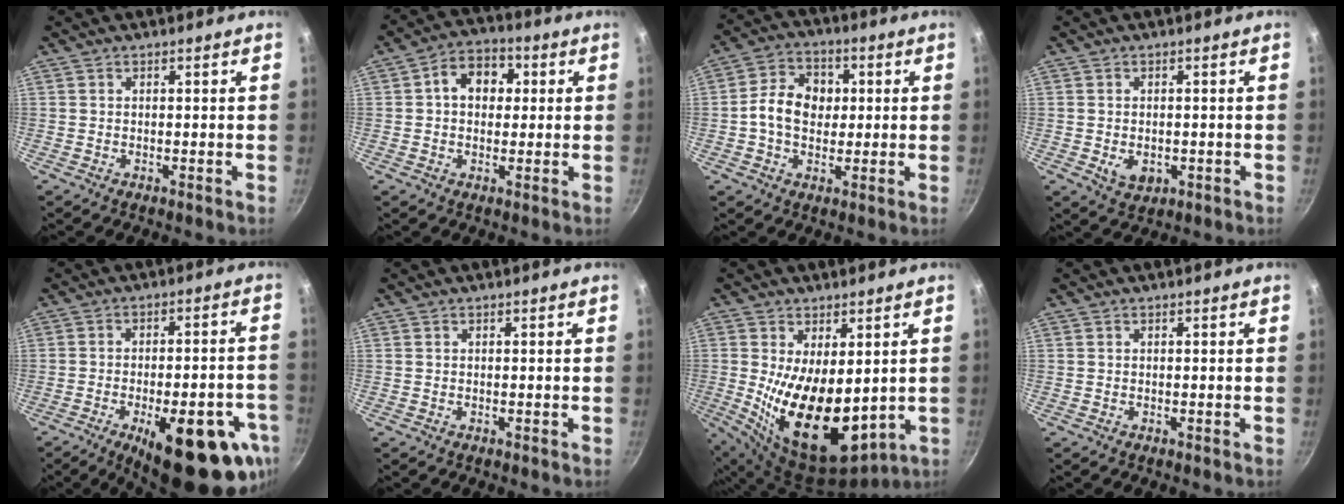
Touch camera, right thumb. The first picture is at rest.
{"total": 8.6, "force": [1.5, 6.5, 5.4], "torque": [-0.047, 0.016, 0.010]}
{"total": 9.5, "force": [0.4, 7.4, 6.0], "torque": [-0.081, 0.014, -0.010]}
{"total": 4.2, "force": [-0.9, 3.0, 2.8], "torque": [-0.038, -0.004, -0.004]}
{"total": 22.6, "force": [-10.0, 8.5, 18.4], "torque": [-0.197, 0.021, -0.127]}
{"total": 0.0}
{"total": 17.1, "force": [0.5, 8.9, 14.5], "torque": [-0.226, -0.041, 0.033]}
{"total": 0.0}